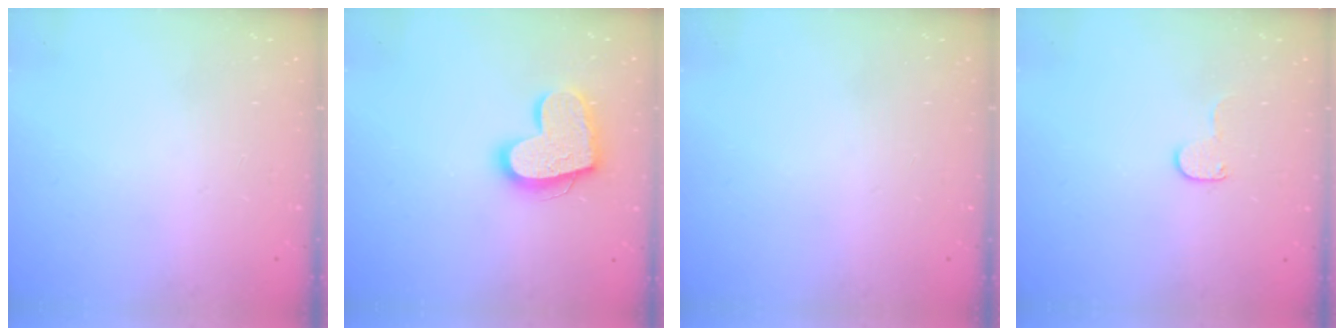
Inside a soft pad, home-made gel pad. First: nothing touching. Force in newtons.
{"total": 16.9, "press": 16.9, "slide": 1.3}
{"total": 0.0}
{"total": 5.6, "press": 5.5, "slide": 0.5}